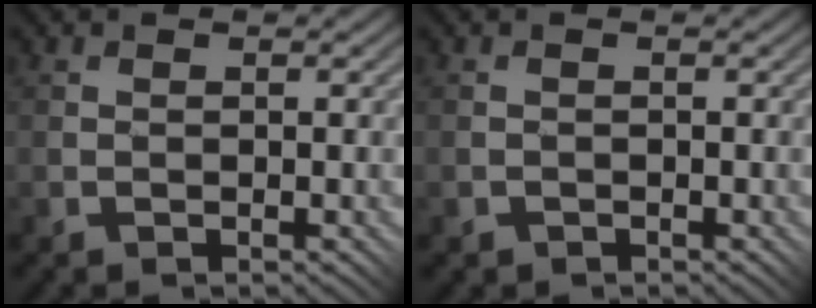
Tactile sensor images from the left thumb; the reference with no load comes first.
{"total": 0.8, "force": [-0.5, 0.5, -0.3], "torque": [0.010, 0.000, -0.007]}